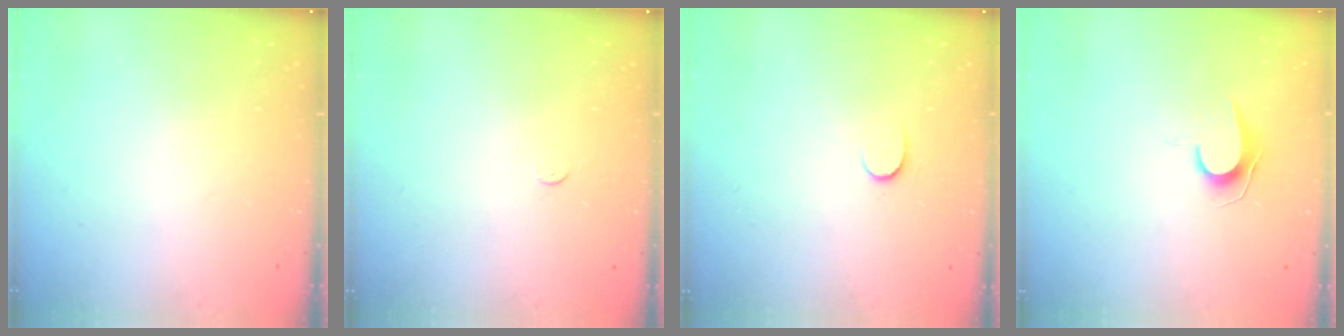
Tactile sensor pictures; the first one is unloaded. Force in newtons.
{"total": 2.3, "press": 2.3, "slide": 0.3}
{"total": 6.3, "press": 6.3, "slide": 0.5}
{"total": 7.0, "press": 7.0, "slide": 0.6}